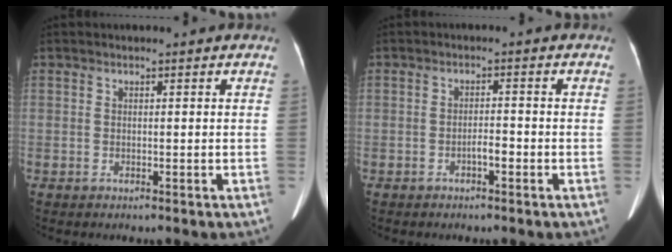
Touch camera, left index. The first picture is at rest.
{"total": 1.8, "force": [-1.0, 0.4, 1.5], "torque": [-0.022, 0.003, -0.018]}